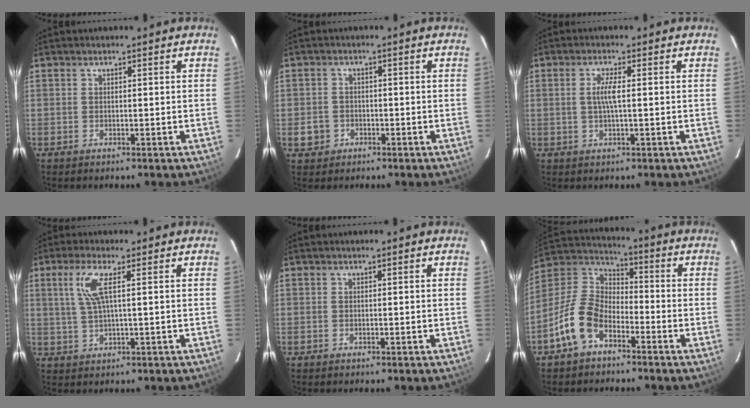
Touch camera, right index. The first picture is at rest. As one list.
[{"total": 3.5, "force": [-1.3, 3.2, 0.6], "torque": [-0.019, 0.007, -0.019]}, {"total": 3.0, "force": [0.1, 0.0, 3.0], "torque": [-0.061, 0.000, 0.002]}, {"total": 5.4, "force": [1.7, 0.5, 5.1], "torque": [-0.107, 0.003, 0.038]}, {"total": 0.0}, {"total": 11.5, "force": [-6.3, 6.7, 6.9], "torque": [-0.150, 0.018, -0.124]}]